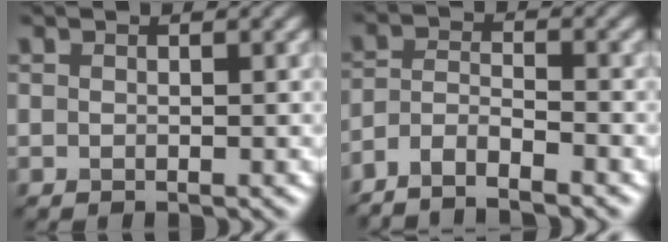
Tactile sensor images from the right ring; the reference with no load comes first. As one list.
[{"total": 4.2, "force": [-3.6, 0.8, 1.9], "torque": [-0.037, -0.002, -0.075]}]